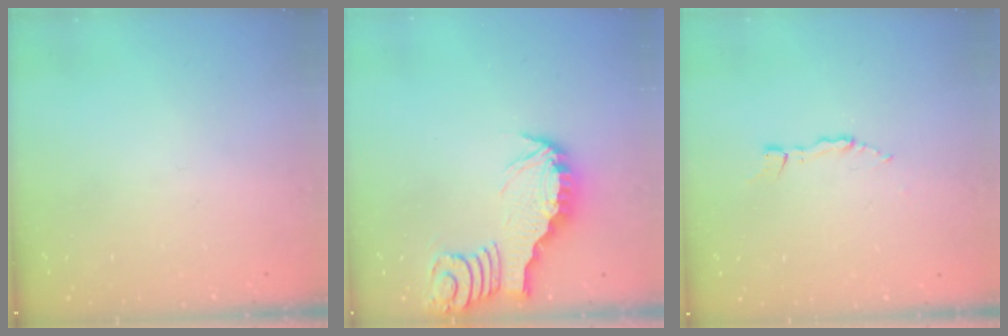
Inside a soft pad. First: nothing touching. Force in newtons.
{"total": 3.4, "press": 3.4, "slide": 0.4}
{"total": 2.2, "press": 2.2, "slide": 0.3}